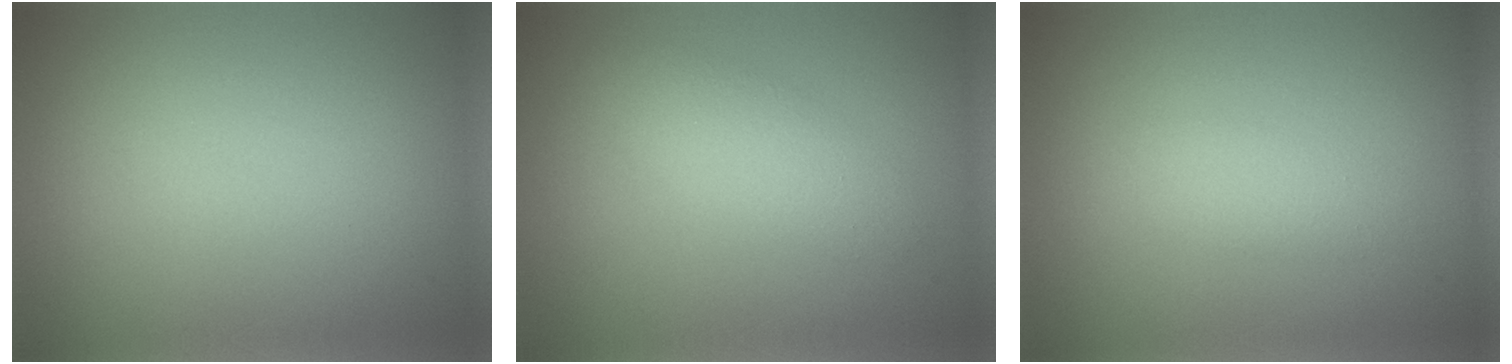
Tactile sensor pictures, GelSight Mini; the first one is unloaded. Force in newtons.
{"total": 2.3, "press": 2.3, "slide": 0.0}
{"total": 1.6, "press": 1.6, "slide": 0.0}